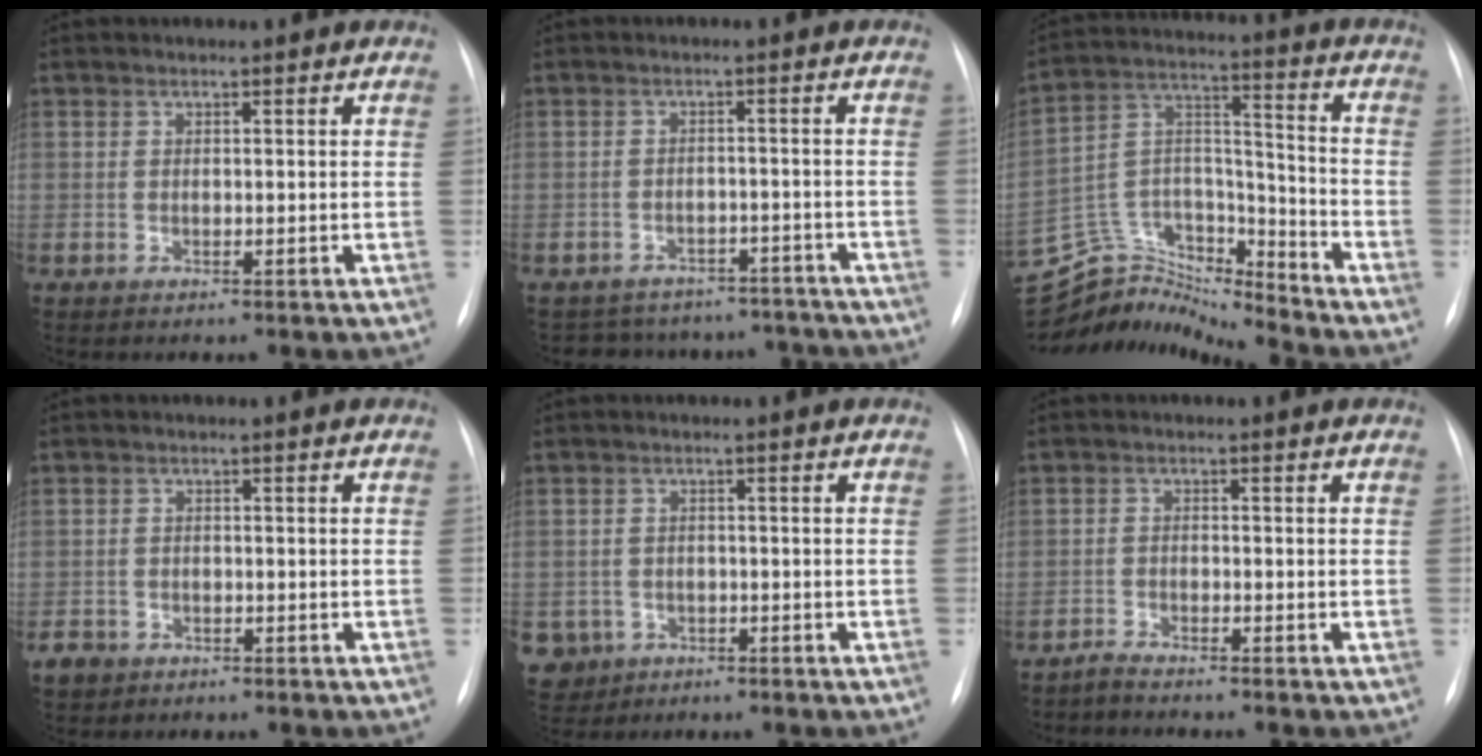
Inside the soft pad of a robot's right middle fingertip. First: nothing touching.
{"total": 11.5, "force": [-10.4, 4.9, 0.9], "torque": [-0.009, 0.026, -0.118]}
{"total": 14.3, "force": [-14.3, 0.6, 0.1], "torque": [-0.009, 0.068, -0.264]}
{"total": 2.6, "force": [-1.7, 1.9, 0.3], "torque": [-0.014, 0.003, -0.030]}
{"total": 5.8, "force": [-2.7, 5.1, 0.4], "torque": [-0.021, 0.004, -0.039]}
{"total": 1.9, "force": [-1.8, -0.3, -0.1], "torque": [-0.002, -0.010, -0.037]}